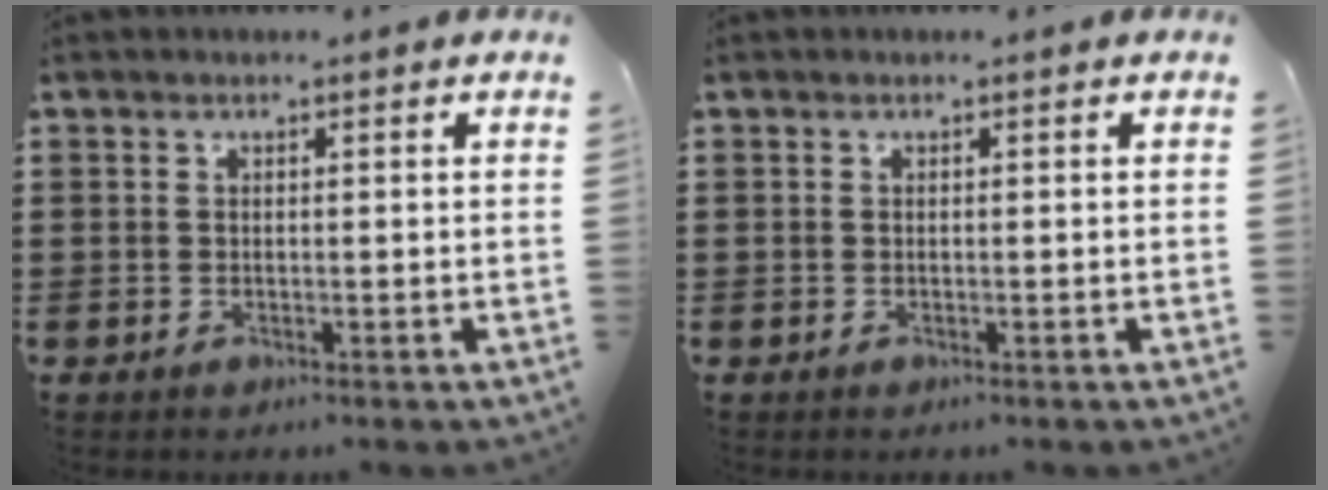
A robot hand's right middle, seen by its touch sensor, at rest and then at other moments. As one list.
[{"total": 0.0}]